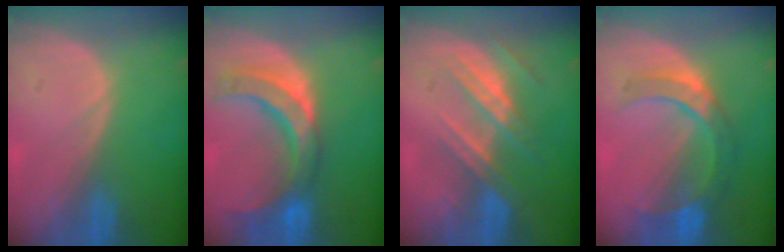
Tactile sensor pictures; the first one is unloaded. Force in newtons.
{"total": 10.6, "press": 9.3, "slide": 5.1}
{"total": 7.2, "press": 6.6, "slide": 2.8}
{"total": 7.1, "press": 7.0, "slide": 0.8}